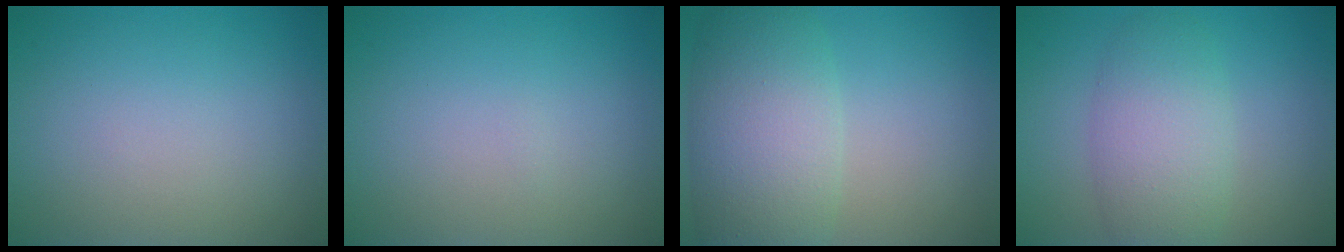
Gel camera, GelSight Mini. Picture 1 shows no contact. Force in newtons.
{"total": 0.0}
{"total": 7.8, "press": 7.8, "slide": 0.5}
{"total": 5.0, "press": 5.0, "slide": 0.3}